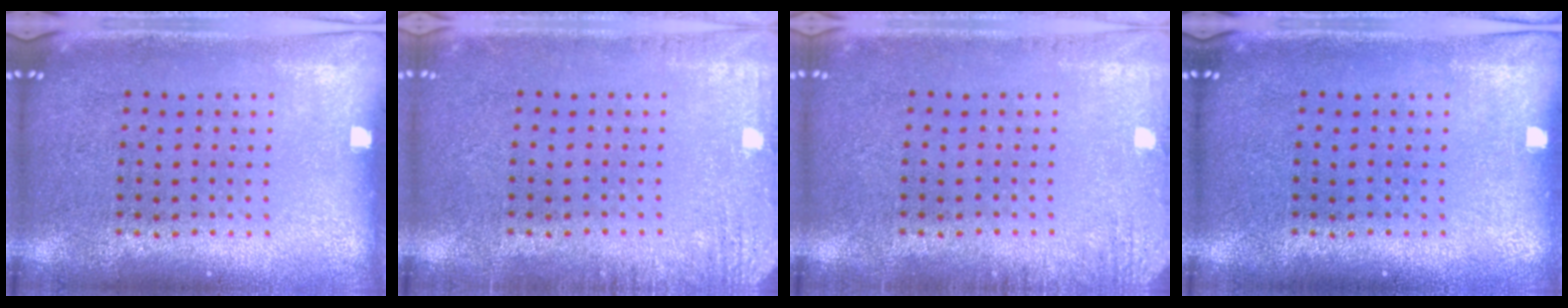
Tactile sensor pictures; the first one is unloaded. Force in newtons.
{"total": 1.7, "press": 1.7, "slide": 0.2}
{"total": 1.5, "press": 1.5, "slide": 0.2}
{"total": 0.0}